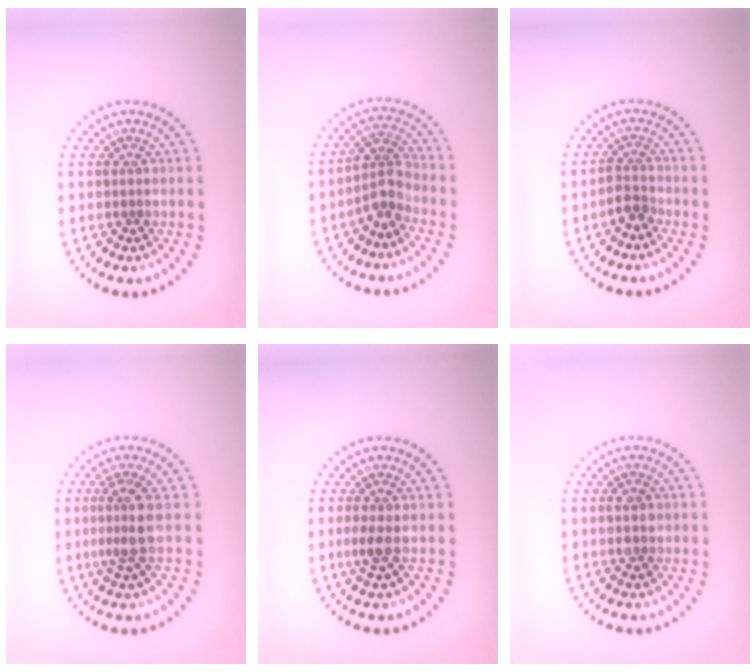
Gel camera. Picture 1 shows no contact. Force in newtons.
{"total": 2.8, "press": 2.2, "slide": 1.7}
{"total": 2.0, "press": 1.6, "slide": 1.3}
{"total": 2.6, "press": 1.9, "slide": 1.8}
{"total": 1.3, "press": 1.1, "slide": 0.6}
{"total": 1.8, "press": 1.8, "slide": 0.1}